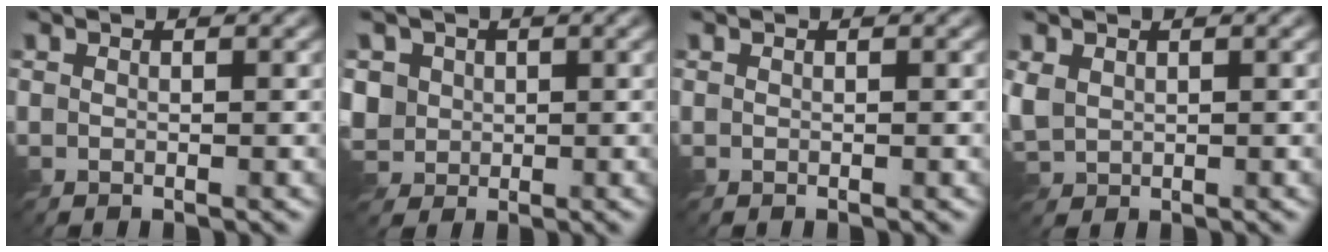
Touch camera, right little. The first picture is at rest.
{"total": 5.1, "force": [0.8, 4.5, 2.2], "torque": [-0.072, 0.013, 0.017]}
{"total": 0.0}
{"total": 2.7, "force": [0.7, 2.1, 1.6], "torque": [-0.048, 0.000, 0.012]}